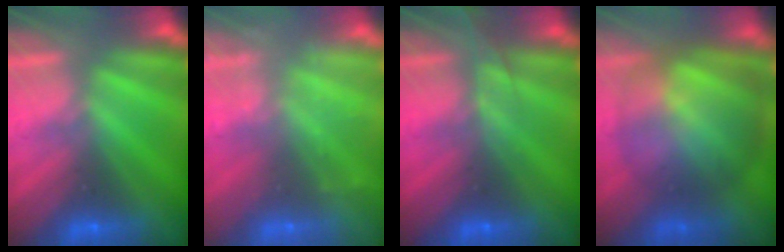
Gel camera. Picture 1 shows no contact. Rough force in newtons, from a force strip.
{"total": 2.3}
{"total": 2.6}
{"total": 9.3}